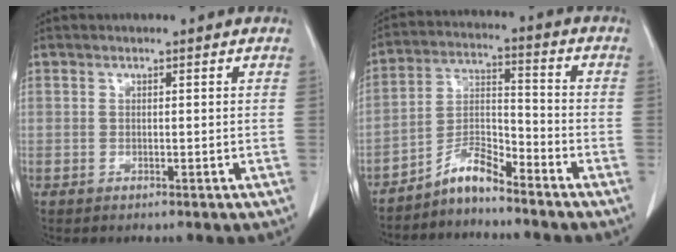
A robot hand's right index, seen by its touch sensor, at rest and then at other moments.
{"total": 6.2, "force": [-5.4, 1.0, 2.8], "torque": [-0.054, 0.010, -0.104]}